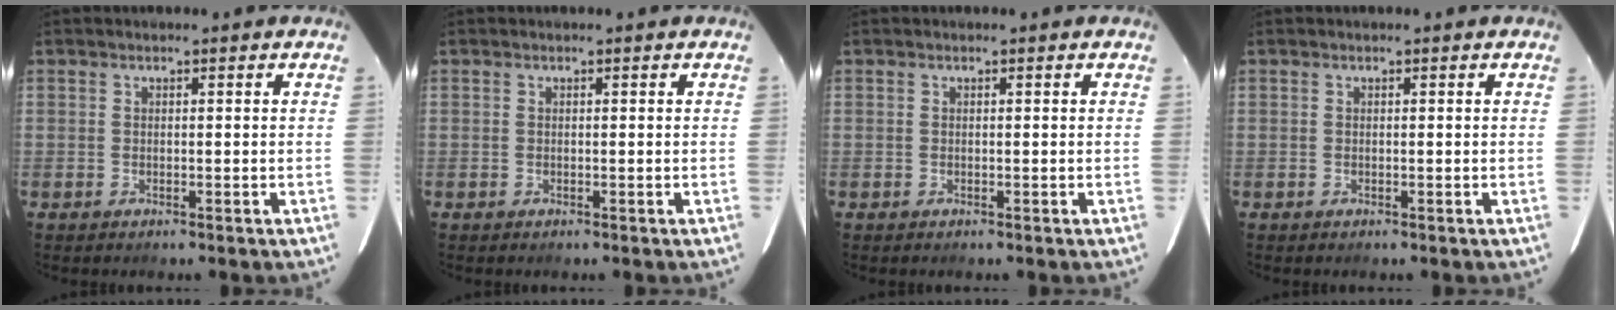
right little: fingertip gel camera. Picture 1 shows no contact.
{"total": 0.0}
{"total": 0.0}
{"total": 0.0}